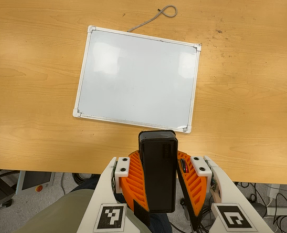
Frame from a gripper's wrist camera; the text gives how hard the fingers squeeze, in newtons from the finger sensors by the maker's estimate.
{"total": 10.5, "left": 10.4, "right": 10.6}